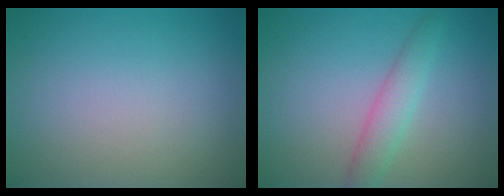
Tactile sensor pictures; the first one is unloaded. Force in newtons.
{"total": 2.7, "press": 2.7, "slide": 0.1}